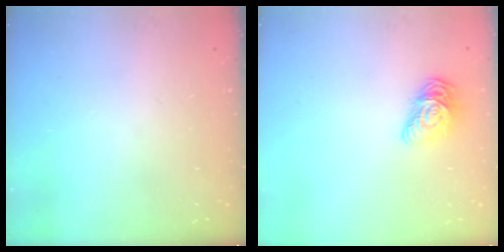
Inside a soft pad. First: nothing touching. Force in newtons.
{"total": 10.6, "press": 10.6, "slide": 1.0}